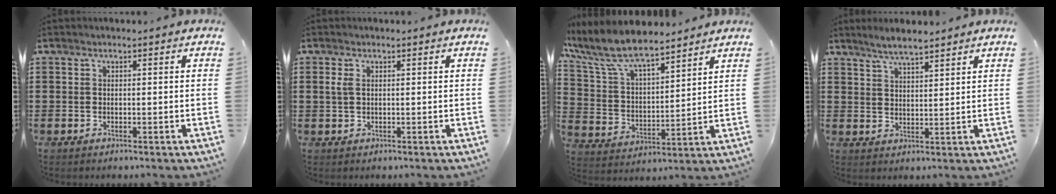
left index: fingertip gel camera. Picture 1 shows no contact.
{"total": 1.7, "force": [0.3, 0.9, 1.4], "torque": [-0.038, 0.003, 0.002]}
{"total": 9.3, "force": [8.0, 2.4, 4.0], "torque": [-0.114, -0.036, 0.141]}
{"total": 3.9, "force": [3.5, 0.5, 1.6], "torque": [-0.041, -0.002, 0.064]}